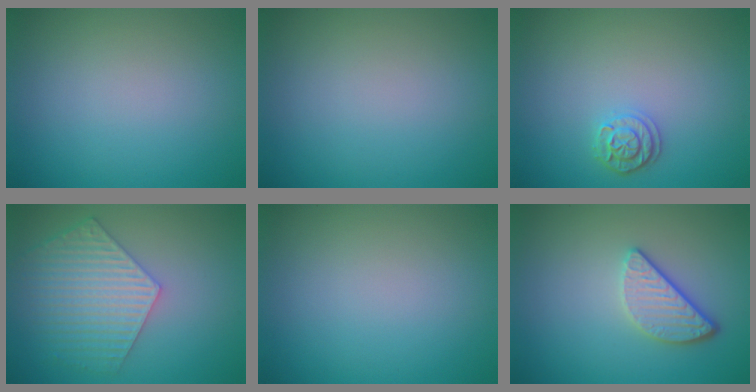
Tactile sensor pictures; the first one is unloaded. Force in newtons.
{"total": 0.0}
{"total": 2.0, "press": 1.9, "slide": 0.5}
{"total": 5.7, "press": 4.6, "slide": 3.4}
{"total": 0.0}
{"total": 3.4, "press": 2.8, "slide": 1.9}